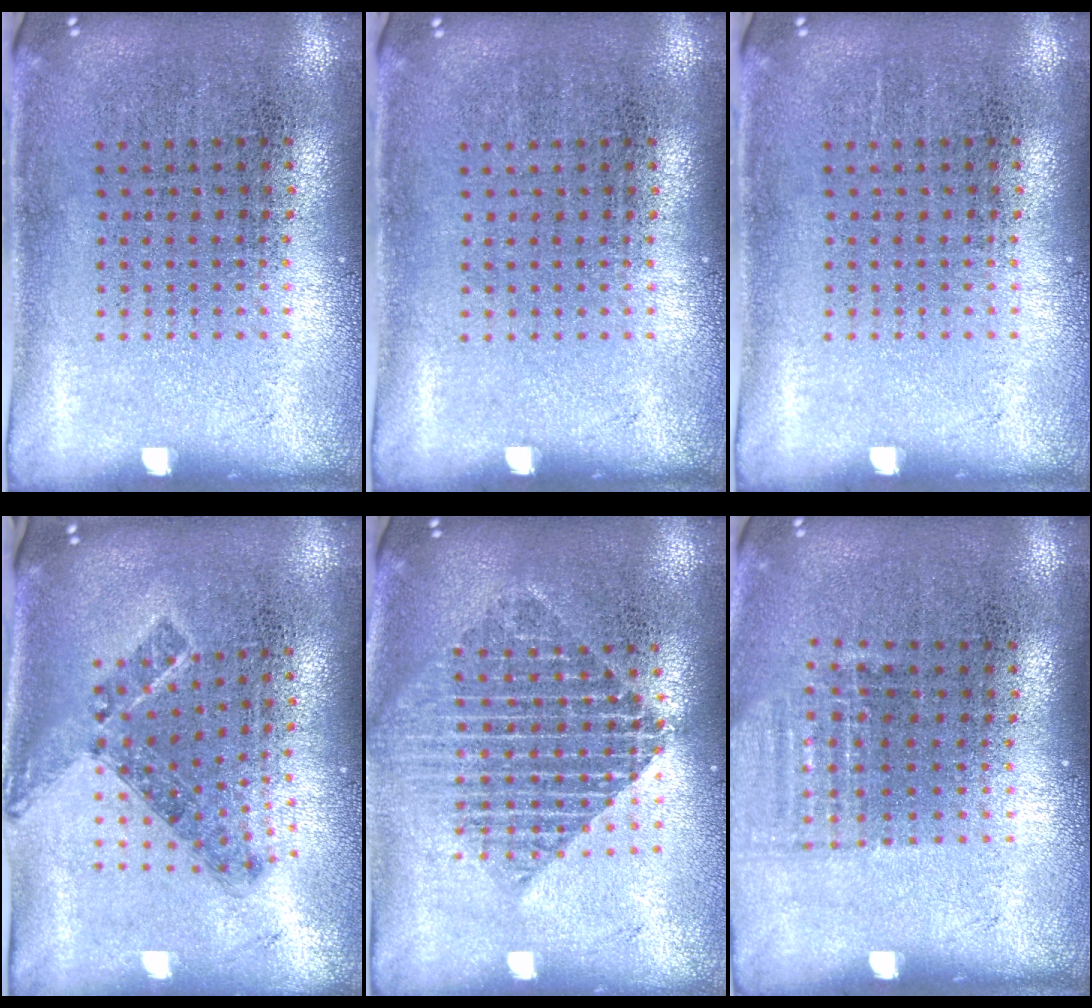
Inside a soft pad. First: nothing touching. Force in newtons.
{"total": 0.0}
{"total": 0.0}
{"total": 0.8, "press": 0.7, "slide": 0.4}
{"total": 1.9, "press": 1.6, "slide": 1.0}
{"total": 1.0, "press": 0.9, "slide": 0.5}